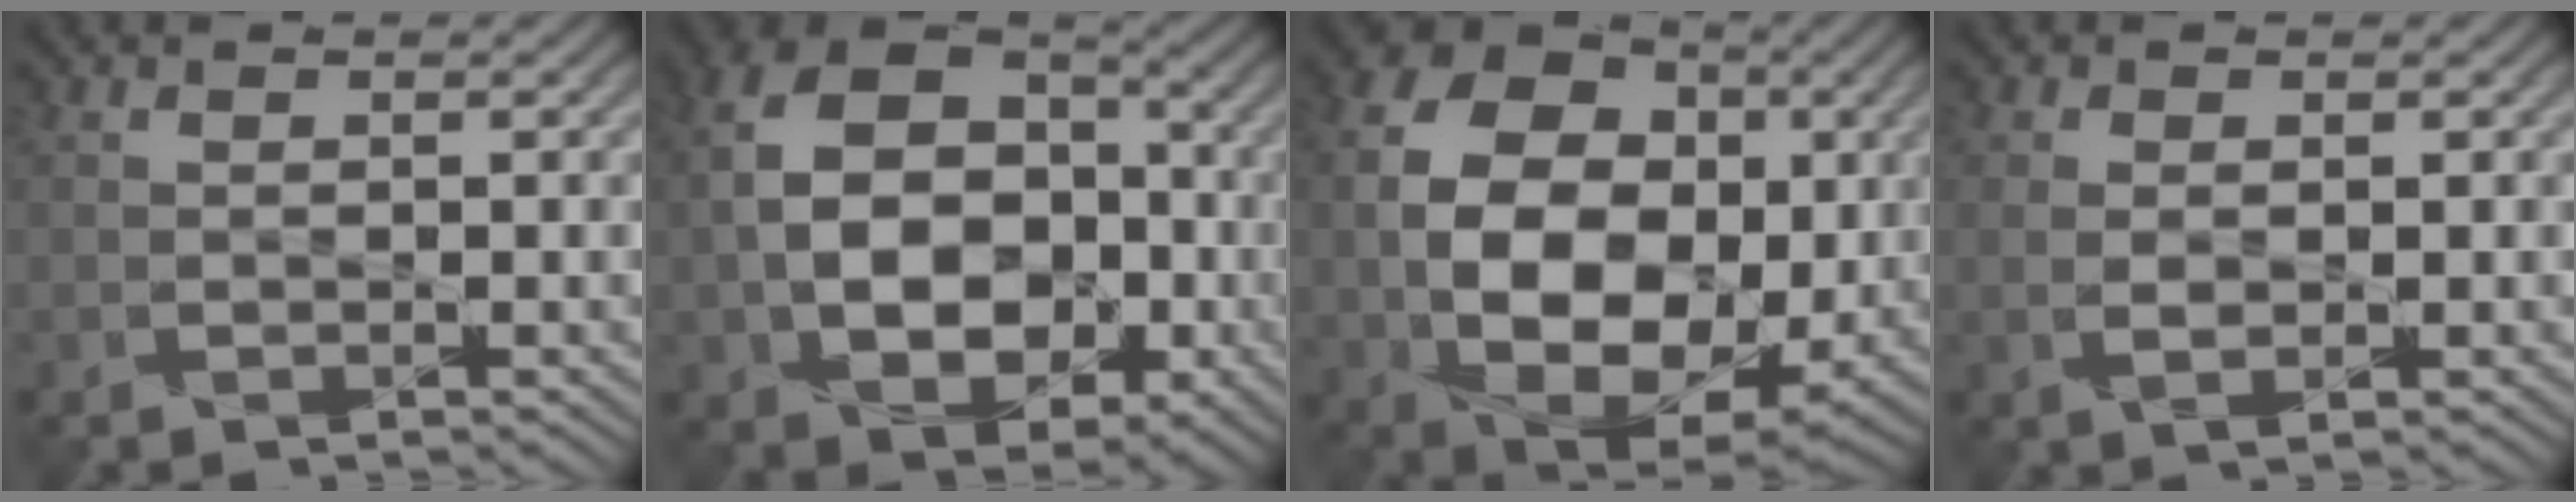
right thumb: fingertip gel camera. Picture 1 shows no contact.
{"total": 13.9, "force": [-1.8, 9.9, 9.5], "torque": [-0.184, -0.007, -0.031]}
{"total": 15.5, "force": [0.0, 10.9, 11.0], "torque": [-0.224, -0.010, 0.007]}
{"total": 1.8, "force": [0.1, 0.9, 1.6], "torque": [-0.039, -0.001, 0.003]}